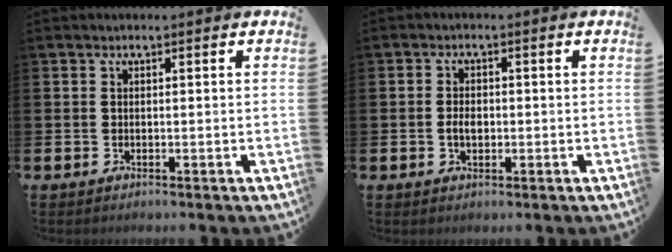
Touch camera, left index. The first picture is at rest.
{"total": 2.4, "force": [-0.3, 1.6, 1.8], "torque": [-0.027, 0.002, -0.008]}